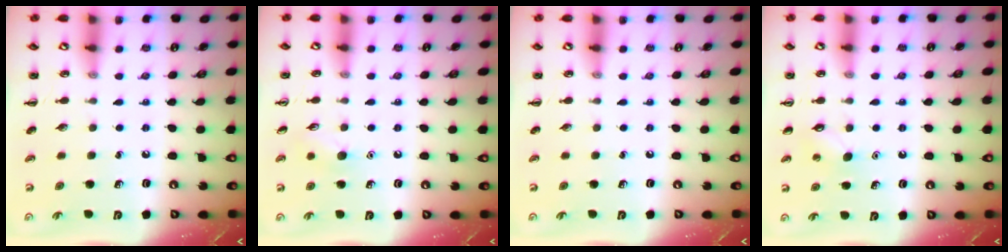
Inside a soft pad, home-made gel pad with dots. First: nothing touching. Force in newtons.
{"total": 6.1, "press": 5.9, "slide": 1.5}
{"total": 0.0}
{"total": 4.4, "press": 4.2, "slide": 1.2}